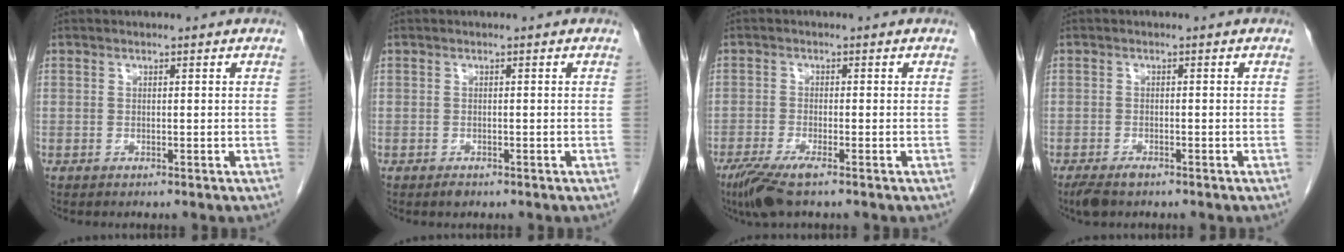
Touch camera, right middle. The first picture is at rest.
{"total": 0.8, "force": [-0.6, 0.3, 0.4], "torque": [-0.006, 0.000, -0.007]}
{"total": 5.4, "force": [-3.5, 0.6, 4.0], "torque": [-0.078, -0.016, -0.065]}
{"total": 3.0, "force": [-2.2, 1.0, 1.7], "torque": [-0.035, -0.006, -0.035]}